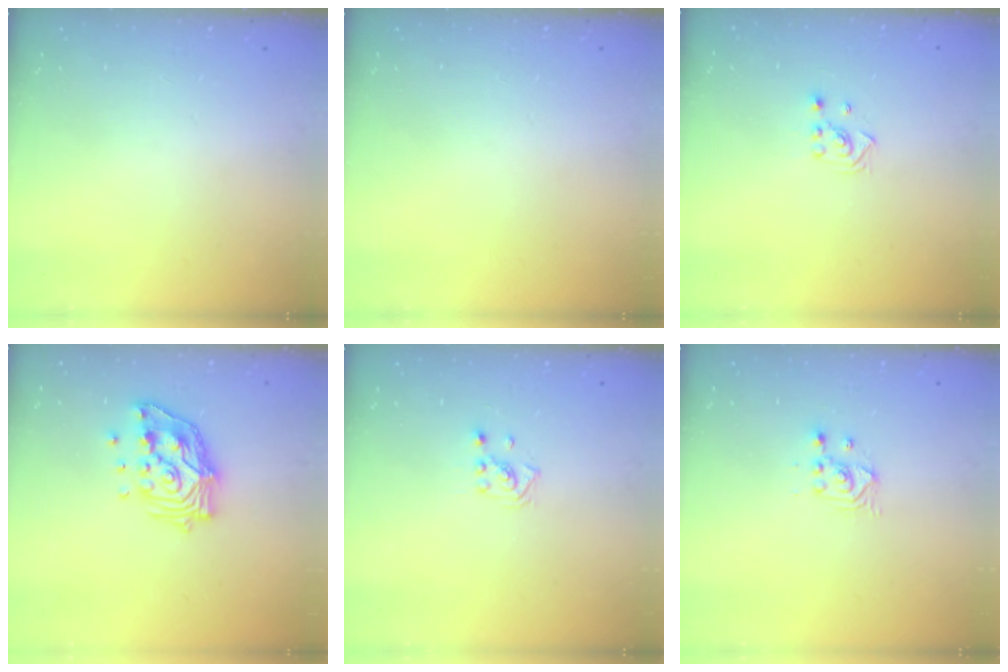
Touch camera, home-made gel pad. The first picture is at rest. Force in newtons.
{"total": 0.0}
{"total": 2.2, "press": 2.2, "slide": 0.2}
{"total": 13.9, "press": 13.8, "slide": 1.4}
{"total": 1.3, "press": 1.3, "slide": 0.1}
{"total": 2.5, "press": 2.5, "slide": 0.1}